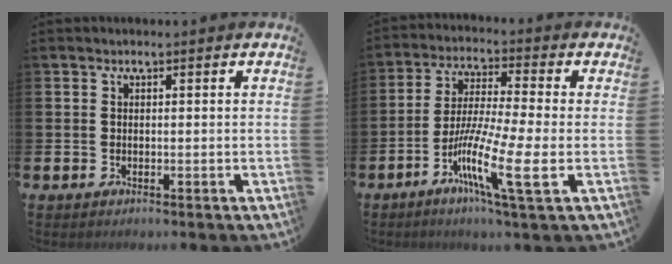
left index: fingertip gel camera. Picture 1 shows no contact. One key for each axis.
{"total": 10.3, "fx": -3.7, "fy": 0.5, "fz": 9.6, "tx": -0.188, "ty": -0.018, "tz": -0.072}